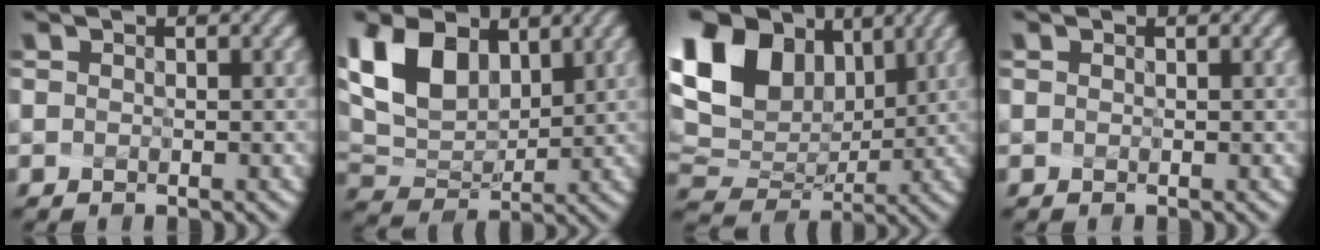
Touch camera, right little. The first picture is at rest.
{"total": 6.5, "force": [2.9, 4.1, 4.1], "torque": [-0.101, 0.002, 0.064]}
{"total": 13.7, "force": [4.5, 9.6, 8.6], "torque": [-0.179, 0.028, 0.092]}
{"total": 0.0}